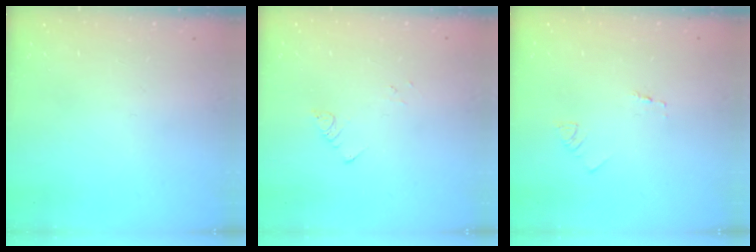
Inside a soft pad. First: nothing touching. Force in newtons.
{"total": 1.9, "press": 1.9, "slide": 0.2}
{"total": 1.3, "press": 1.2, "slide": 0.1}